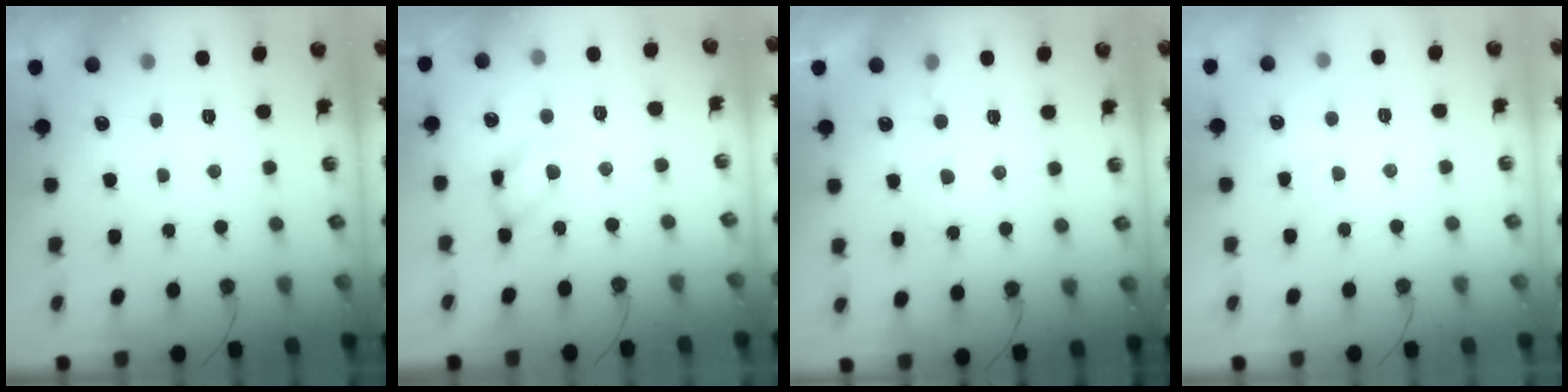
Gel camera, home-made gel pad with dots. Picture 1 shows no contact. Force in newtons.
{"total": 11.6, "press": 11.5, "slide": 1.4}
{"total": 3.5, "press": 3.4, "slide": 0.5}
{"total": 5.4, "press": 5.4, "slide": 0.6}